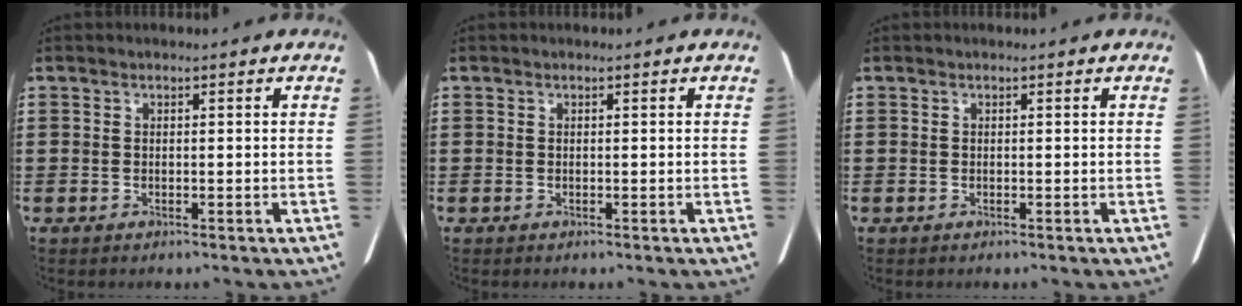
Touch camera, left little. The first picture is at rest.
{"total": 0.0}
{"total": 0.0}